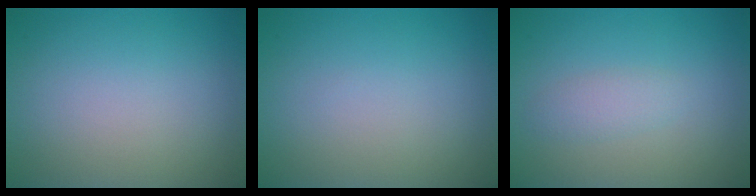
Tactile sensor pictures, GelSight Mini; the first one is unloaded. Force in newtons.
{"total": 0.0}
{"total": 1.5, "press": 1.5, "slide": 0.0}